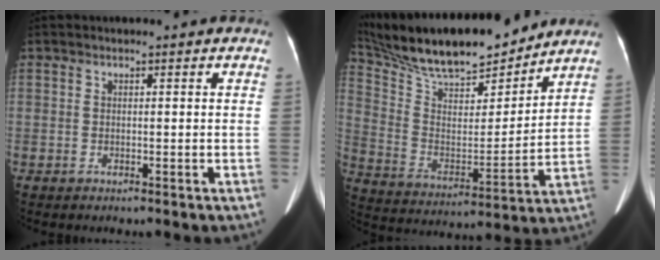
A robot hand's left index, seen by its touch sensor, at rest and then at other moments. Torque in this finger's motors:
{"motor_torque": [0.90, -1.24, 0.12, 0.03]}